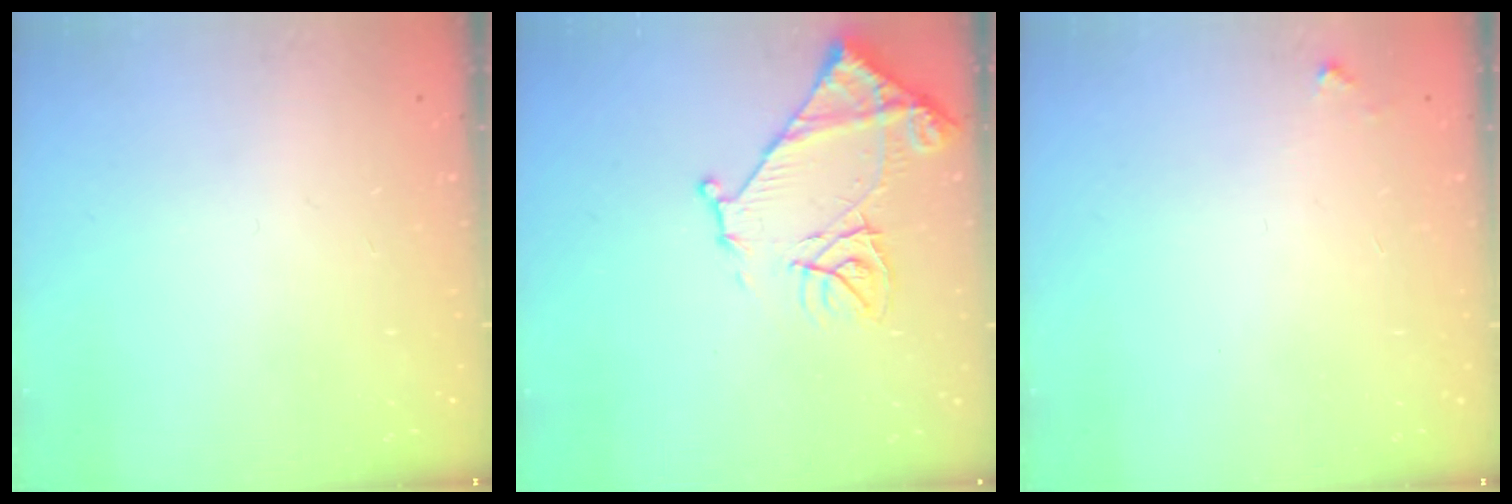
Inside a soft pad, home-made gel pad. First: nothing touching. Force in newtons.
{"total": 13.0, "press": 13.0, "slide": 1.3}
{"total": 3.1, "press": 3.1, "slide": 0.1}